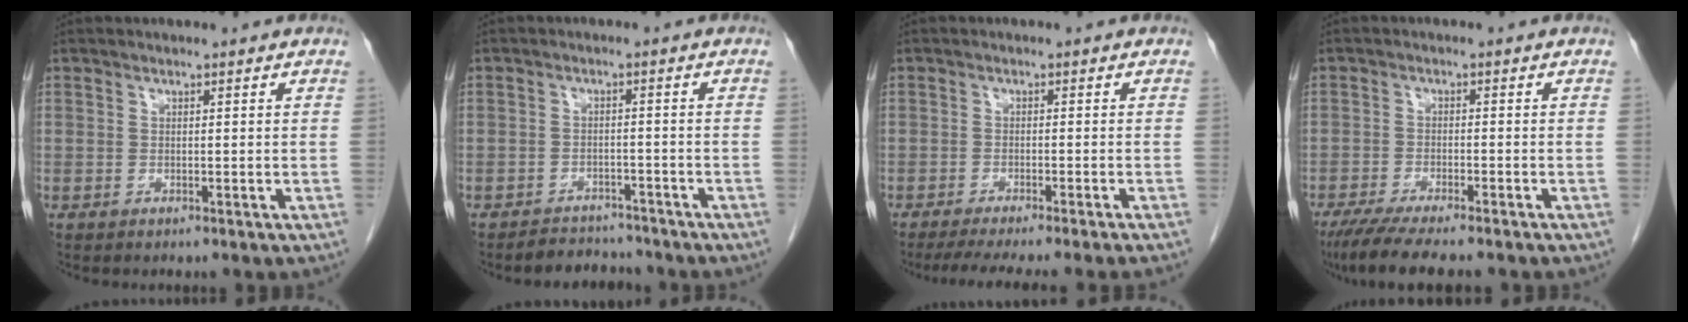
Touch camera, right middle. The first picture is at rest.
{"total": 4.2, "force": [-4.0, 1.5, -0.3], "torque": [0.009, 0.002, -0.061]}
{"total": 9.9, "force": [-8.5, -1.3, 4.9], "torque": [-0.044, -0.023, -0.123]}
{"total": 9.2, "force": [-7.6, 0.9, 5.3], "torque": [-0.082, -0.021, -0.119]}